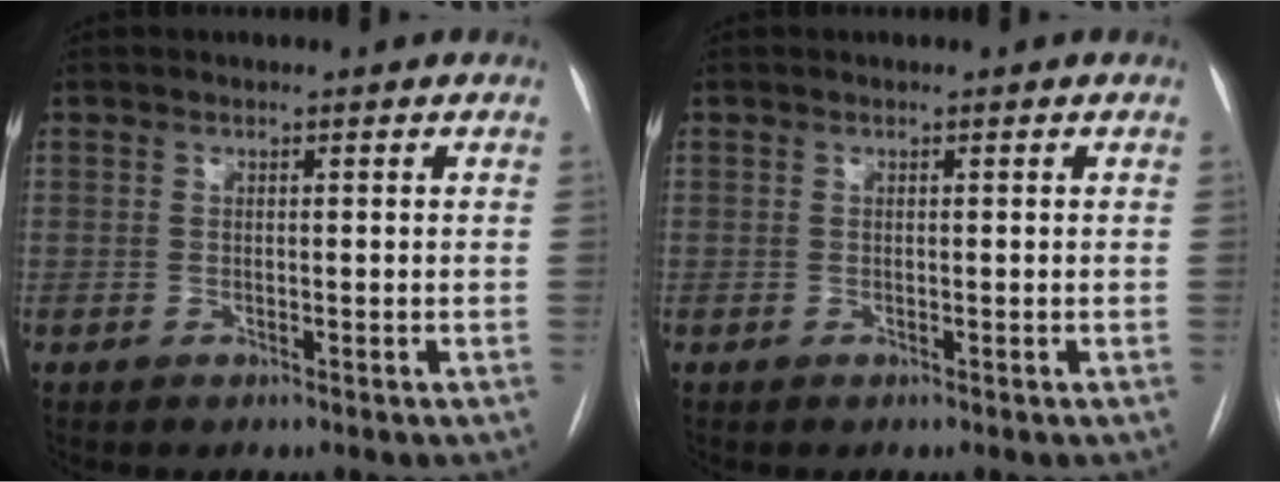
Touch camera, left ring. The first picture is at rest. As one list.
[{"total": 0.0}]